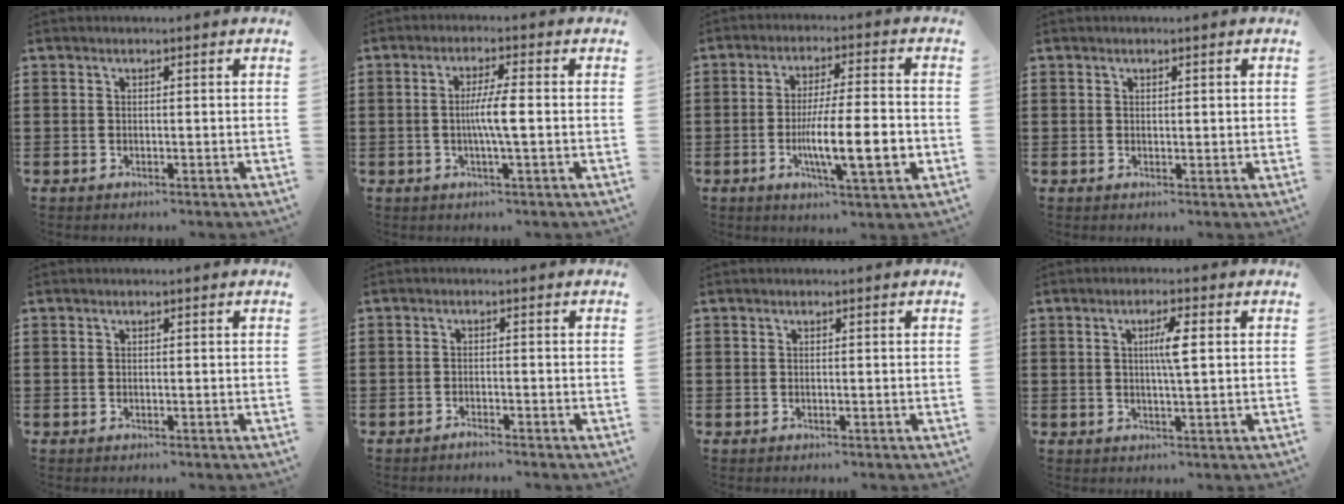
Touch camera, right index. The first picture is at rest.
{"total": 4.7, "force": [-0.5, 0.1, 4.6], "torque": [-0.083, -0.005, -0.011]}
{"total": 12.6, "force": [-2.9, 2.8, 11.9], "torque": [-0.213, -0.013, -0.053]}
{"total": 0.6, "force": [0.4, 0.3, 0.3], "torque": [-0.007, 0.002, 0.007]}
{"total": 0.0}
{"total": 1.2, "force": [-1.2, 0.0, 0.3], "torque": [-0.007, 0.000, -0.023]}
{"total": 0.0}
{"total": 3.9, "force": [0.7, 0.3, 3.8], "torque": [-0.074, 0.002, 0.008]}